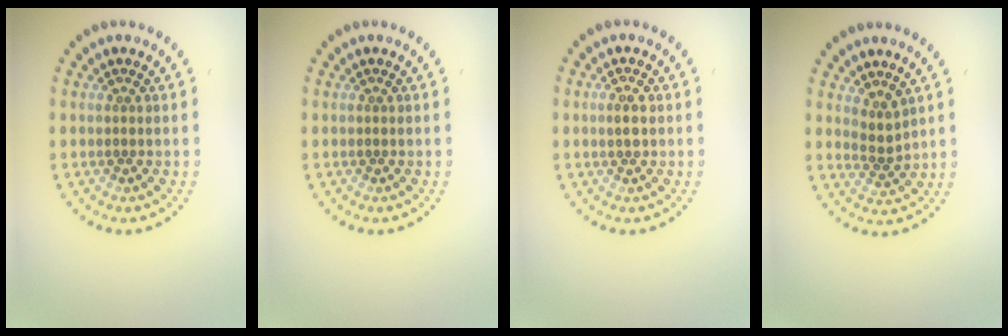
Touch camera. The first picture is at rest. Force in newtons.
{"total": 0.0}
{"total": 1.3, "press": 1.3, "slide": 0.0}
{"total": 1.8, "press": 1.1, "slide": 1.4}